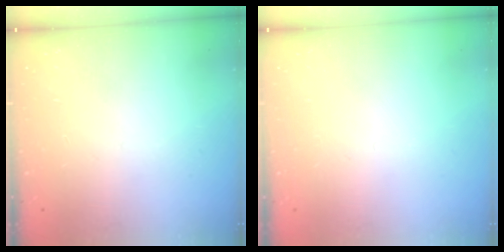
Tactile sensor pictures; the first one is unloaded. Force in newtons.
{"total": 0.0}